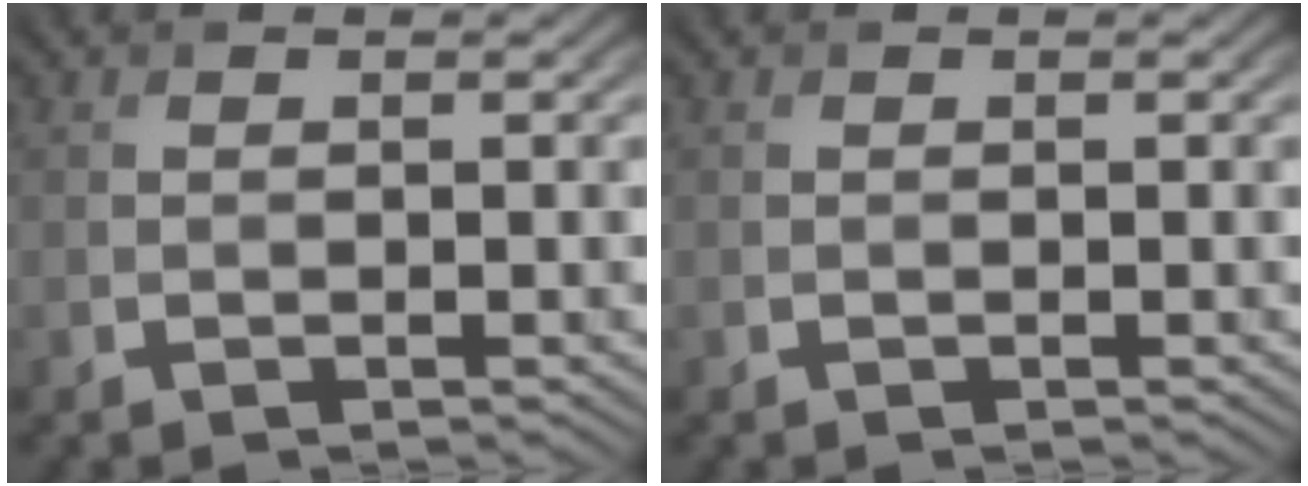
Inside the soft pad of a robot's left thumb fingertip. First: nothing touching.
{"total": 0.0}